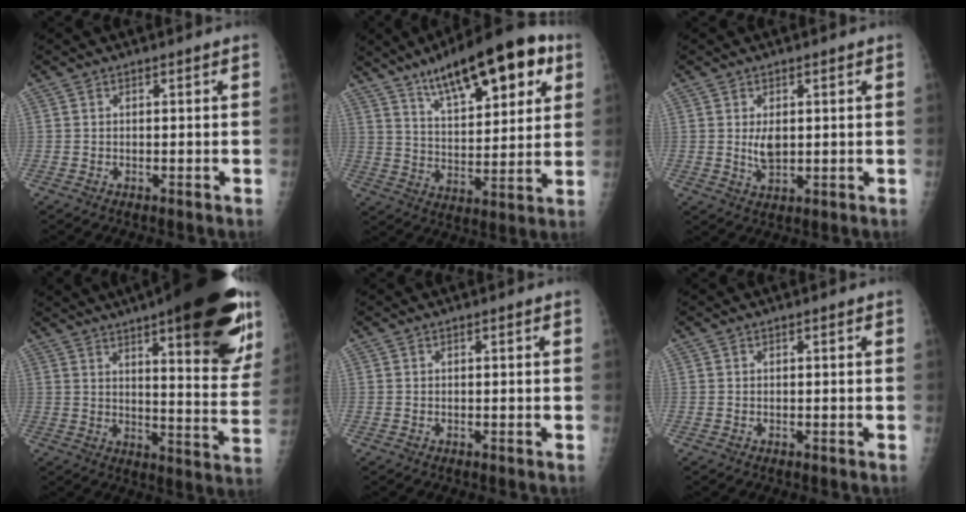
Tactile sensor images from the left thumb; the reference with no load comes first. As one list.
[{"total": 20.5, "force": [11.0, 7.5, 15.6], "torque": [-0.199, -0.027, 0.173]}, {"total": 4.0, "force": [0.6, 2.3, 3.2], "torque": [-0.050, -0.010, 0.016]}, {"total": 28.0, "force": [16.2, 7.2, 21.7], "torque": [-0.245, -0.049, 0.216]}, {"total": 0.0}, {"total": 0.0}]